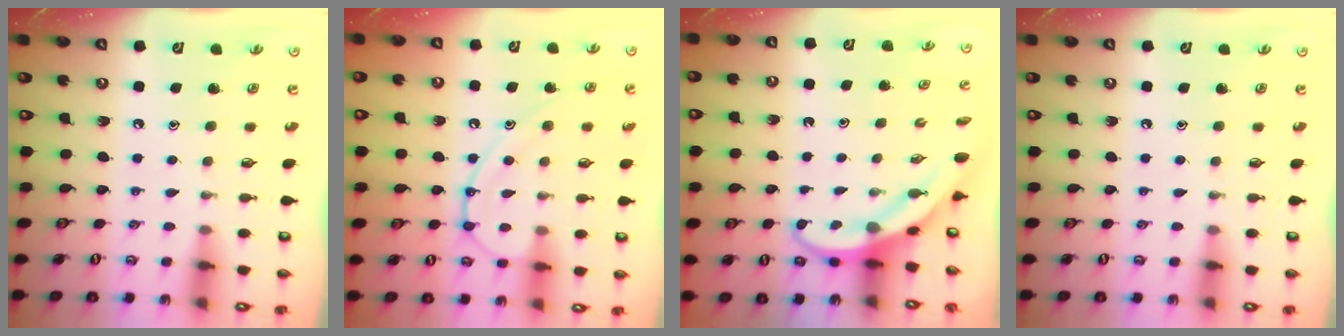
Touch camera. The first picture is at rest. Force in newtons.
{"total": 11.8, "press": 11.8, "slide": 1.3}
{"total": 4.0, "press": 4.0, "slide": 0.4}
{"total": 0.0}